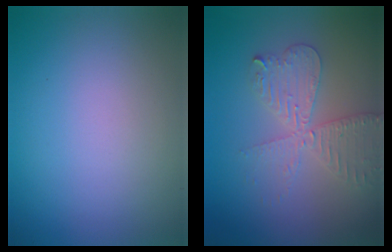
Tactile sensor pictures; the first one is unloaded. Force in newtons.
{"total": 4.1, "press": 3.5, "slide": 2.1}